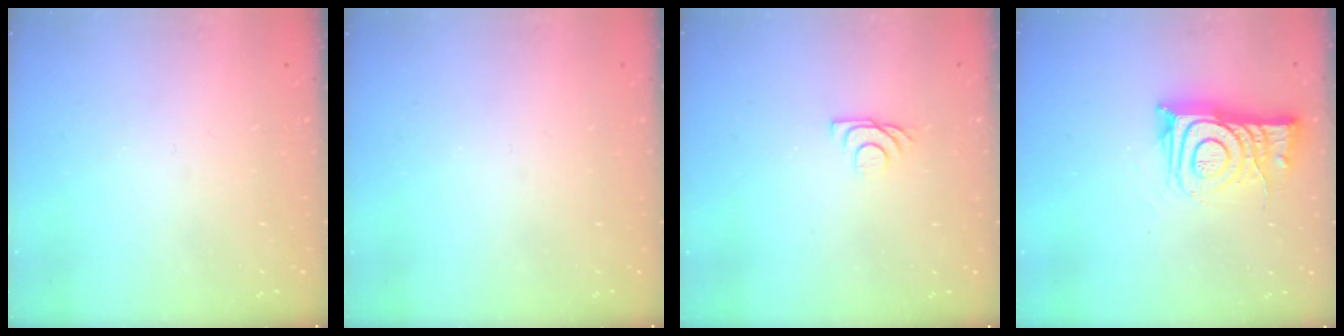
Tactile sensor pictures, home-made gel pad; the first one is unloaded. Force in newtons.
{"total": 0.0}
{"total": 5.3, "press": 5.3, "slide": 0.6}
{"total": 11.4, "press": 11.3, "slide": 0.9}